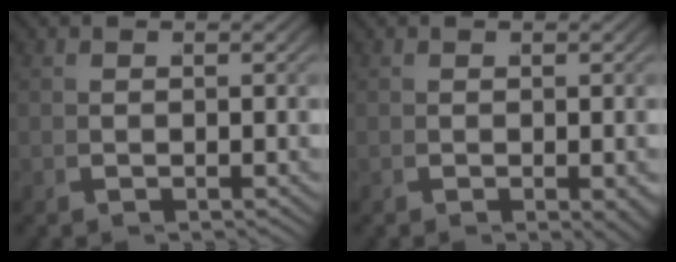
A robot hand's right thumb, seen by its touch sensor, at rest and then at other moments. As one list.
[{"total": 1.5, "force": [-0.4, 0.6, 1.3], "torque": [-0.016, -0.005, -0.003]}]